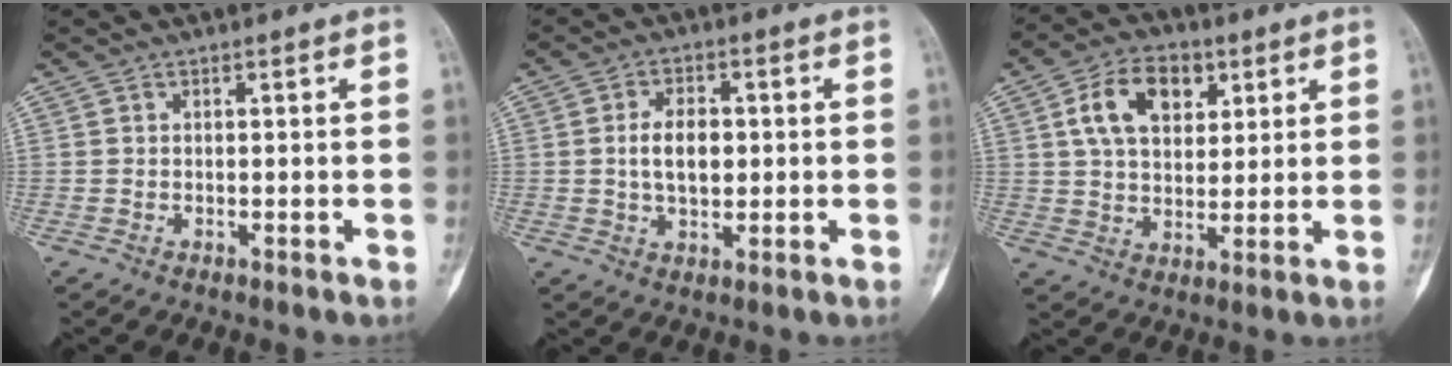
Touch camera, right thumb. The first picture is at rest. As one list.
[{"total": 6.7, "force": [0.3, 4.0, 5.3], "torque": [-0.080, 0.000, 0.004]}, {"total": 11.9, "force": [4.3, 7.7, 7.9], "torque": [-0.111, -0.005, 0.073]}]